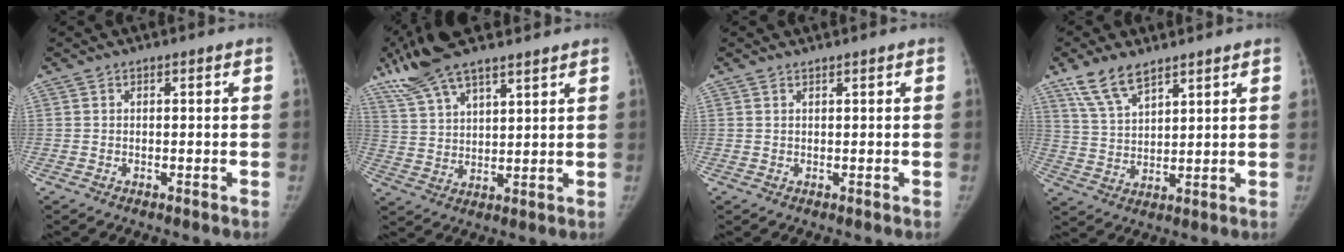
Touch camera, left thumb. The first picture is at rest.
{"total": 14.9, "force": [10.9, 4.7, 9.1], "torque": [-0.161, -0.014, 0.209]}
{"total": 0.7, "force": [0.7, 0.0, 0.1], "torque": [-0.002, -0.005, 0.013]}
{"total": 8.8, "force": [6.3, 3.6, 5.0], "torque": [-0.086, -0.024, 0.130]}